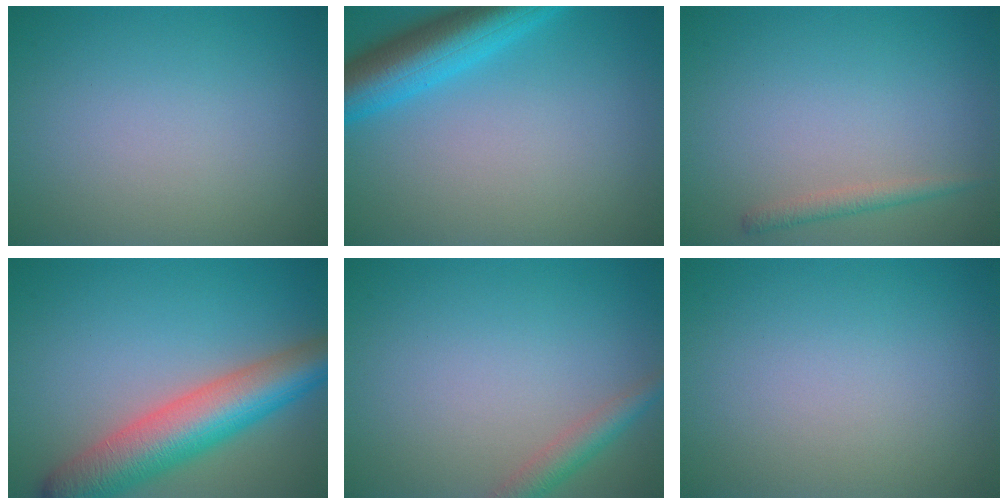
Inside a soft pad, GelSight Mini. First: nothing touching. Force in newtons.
{"total": 6.8, "press": 6.8, "slide": 0.4}
{"total": 1.4, "press": 1.4, "slide": 0.1}
{"total": 8.6, "press": 8.6, "slide": 0.2}
{"total": 2.4, "press": 2.4, "slide": 0.1}
{"total": 0.0}